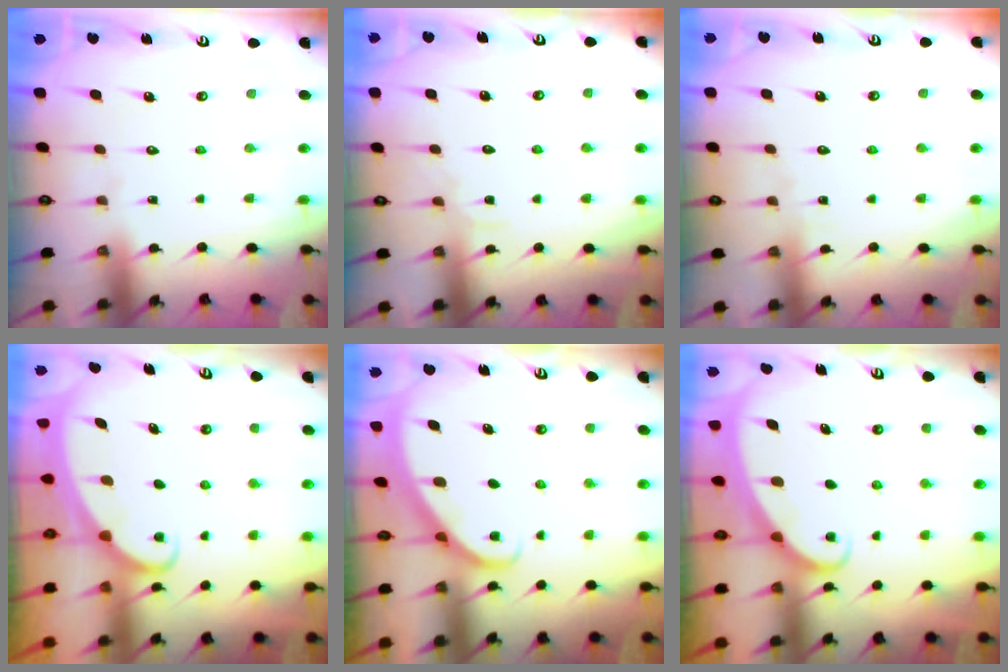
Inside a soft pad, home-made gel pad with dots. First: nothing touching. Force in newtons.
{"total": 5.1, "press": 5.1, "slide": 0.5}
{"total": 3.3, "press": 3.3, "slide": 0.5}
{"total": 1.9, "press": 1.9, "slide": 0.3}
{"total": 2.4, "press": 2.4, "slide": 0.2}
{"total": 2.1, "press": 2.1, "slide": 0.1}